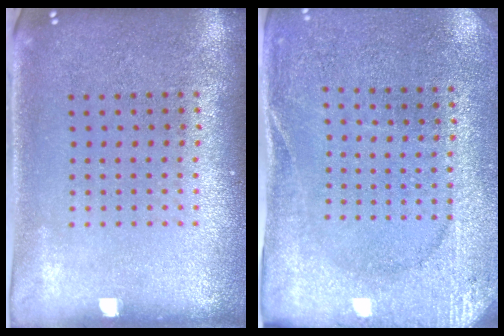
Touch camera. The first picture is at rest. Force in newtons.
{"total": 2.6, "press": 2.5, "slide": 0.6}